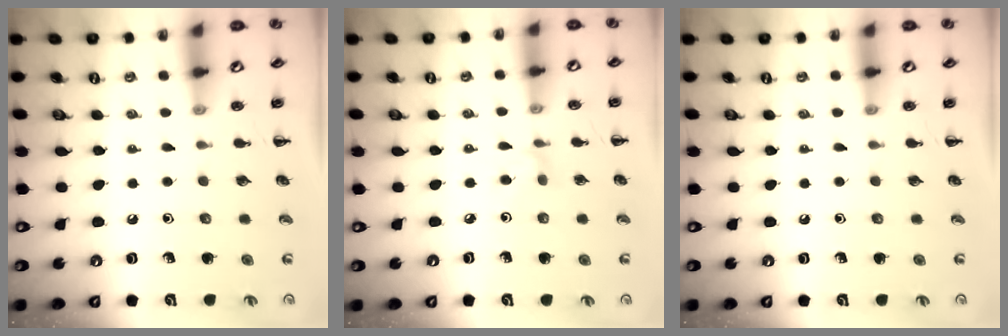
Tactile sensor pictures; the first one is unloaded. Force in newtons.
{"total": 3.0, "press": 2.8, "slide": 0.9}
{"total": 0.0}